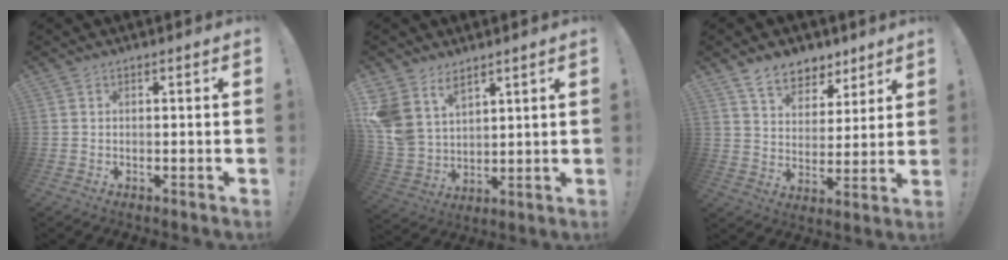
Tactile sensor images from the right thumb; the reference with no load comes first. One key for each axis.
{"total": 10.0, "fx": 6.7, "fy": 6.6, "fz": 3.7, "tx": -0.081, "ty": -0.051, "tz": 0.136}
{"total": 9.9, "fx": 7.5, "fy": 5.7, "fz": 2.8, "tx": -0.044, "ty": -0.053, "tz": 0.145}